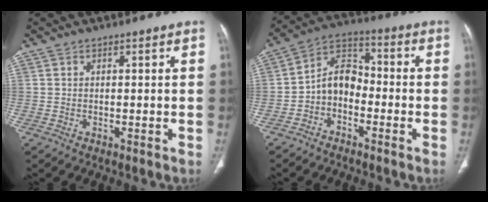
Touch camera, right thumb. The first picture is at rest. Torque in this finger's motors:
{"motor_torque": [0.17, 0.11, 0.14, -0.03, 0.15]}